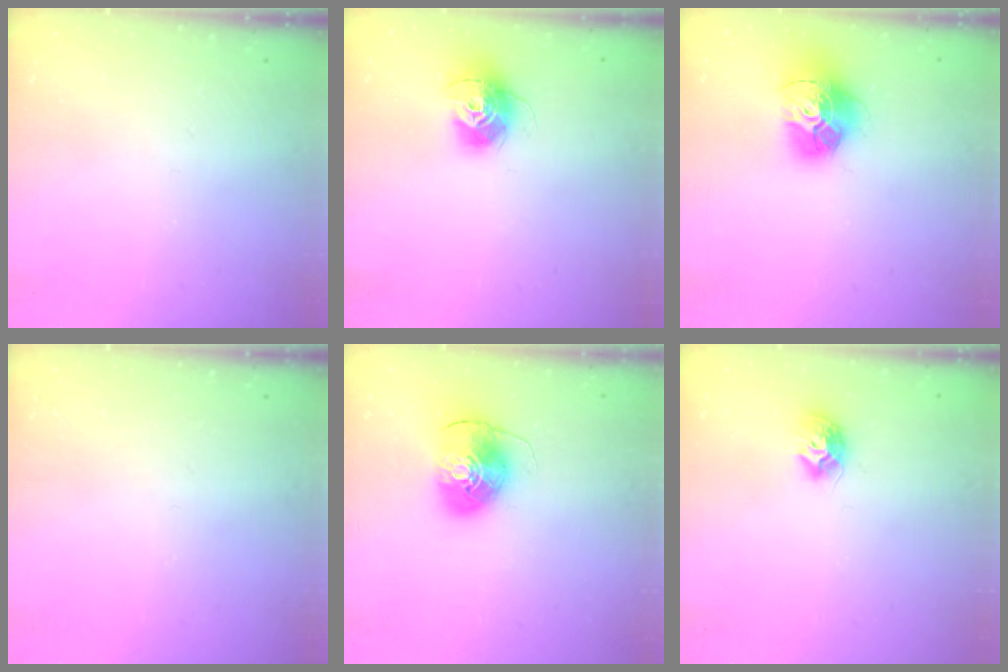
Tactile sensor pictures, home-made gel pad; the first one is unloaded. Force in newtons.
{"total": 12.1, "press": 12.1, "slide": 0.8}
{"total": 15.5, "press": 15.4, "slide": 1.7}
{"total": 0.0}
{"total": 8.9, "press": 8.7, "slide": 1.5}
{"total": 8.6, "press": 8.5, "slide": 0.1}